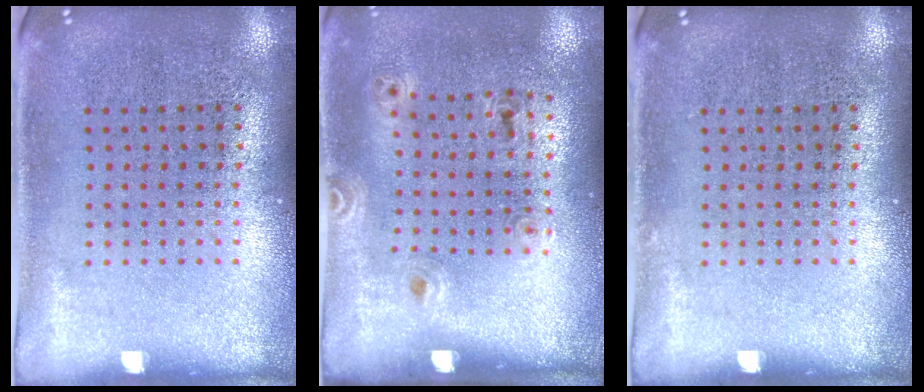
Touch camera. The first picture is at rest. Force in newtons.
{"total": 1.3, "press": 0.8, "slide": 0.9}
{"total": 0.0}